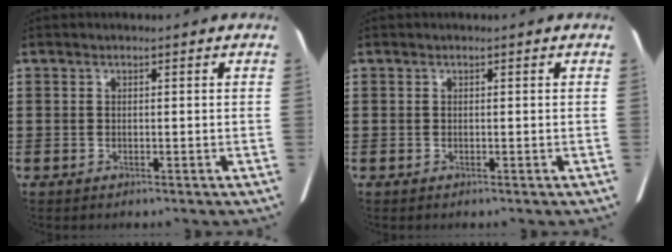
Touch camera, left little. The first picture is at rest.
{"total": 0.0}